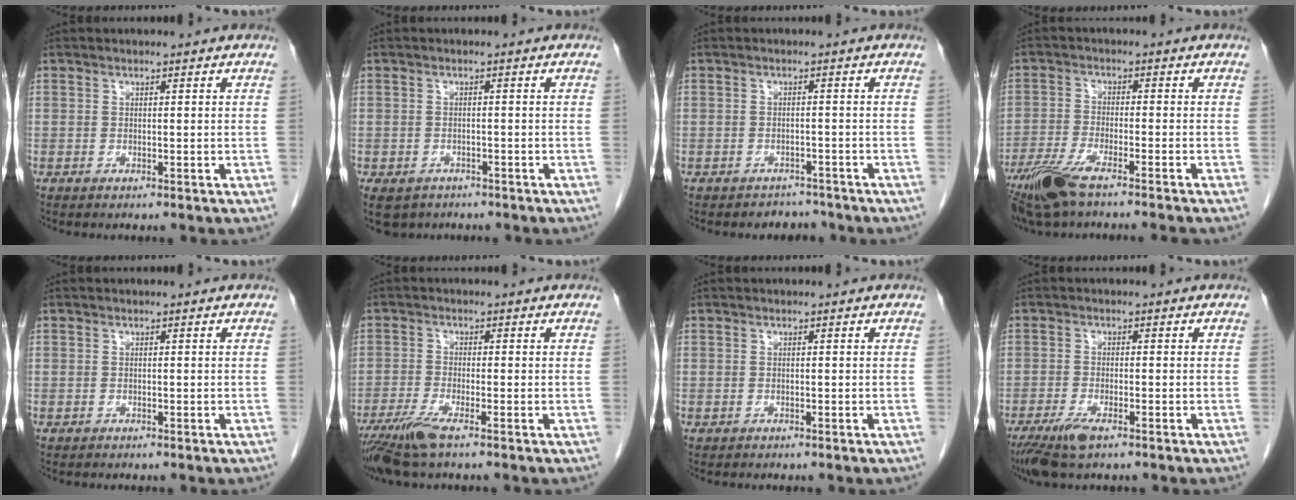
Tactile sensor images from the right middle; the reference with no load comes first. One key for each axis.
{"total": 6.3, "fx": -4.4, "fy": 4.2, "fz": 1.8, "tx": -0.037, "ty": -0.003, "tz": -0.063}
{"total": 2.8, "fx": -2.4, "fy": 1.2, "fz": -0.8, "tx": 0.012, "ty": 0.004, "tz": -0.036}
{"total": 8.7, "fx": -6.6, "fy": 0.4, "fz": 5.6, "tx": -0.105, "ty": -0.021, "tz": -0.119}
{"total": 0.0}
{"total": 5.5, "fx": -3.7, "fy": 0.2, "fz": 4.0, "tx": -0.082, "ty": -0.017, "tz": -0.073}
{"total": 0.0}
{"total": 5.0, "fx": -3.2, "fy": 1.0, "fz": 3.7, "tx": -0.077, "ty": -0.013, "tz": -0.057}